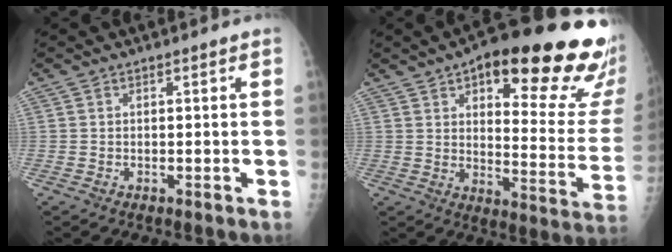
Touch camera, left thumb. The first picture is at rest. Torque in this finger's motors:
{"motor_torque": [0.50, 0.72, 1.15, -1.61, 0.26]}